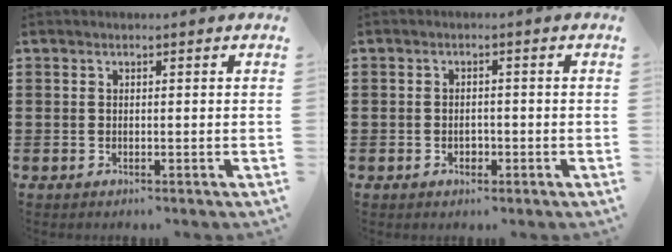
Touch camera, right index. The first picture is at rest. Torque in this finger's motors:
{"motor_torque": [1.94, 0.20, -0.02, -0.01]}